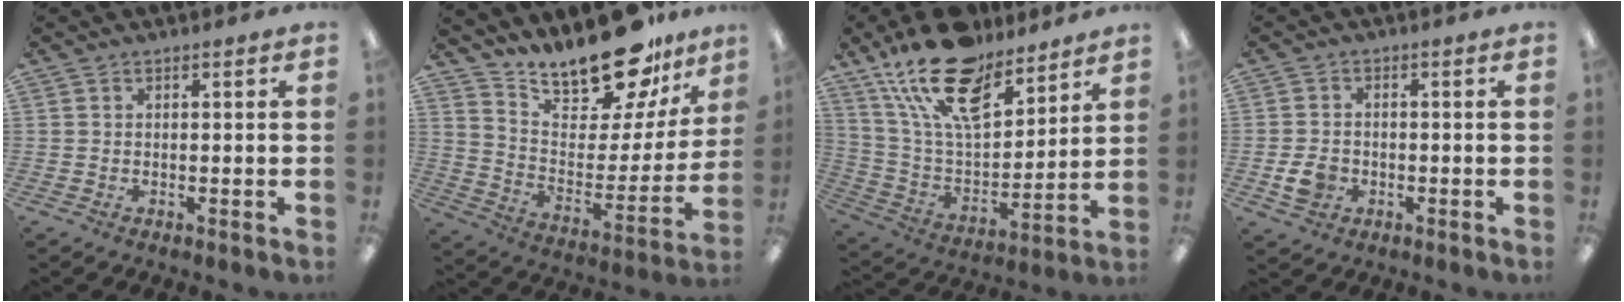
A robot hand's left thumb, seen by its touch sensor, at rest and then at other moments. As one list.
[{"total": 20.3, "force": [17.6, 6.3, 7.9], "torque": [-0.133, -0.134, 0.305]}, {"total": 21.3, "force": [15.3, 9.6, 11.4], "torque": [-0.214, -0.084, 0.274]}, {"total": 4.9, "force": [-1.5, 4.0, 2.4], "torque": [-0.036, 0.005, -0.025]}]